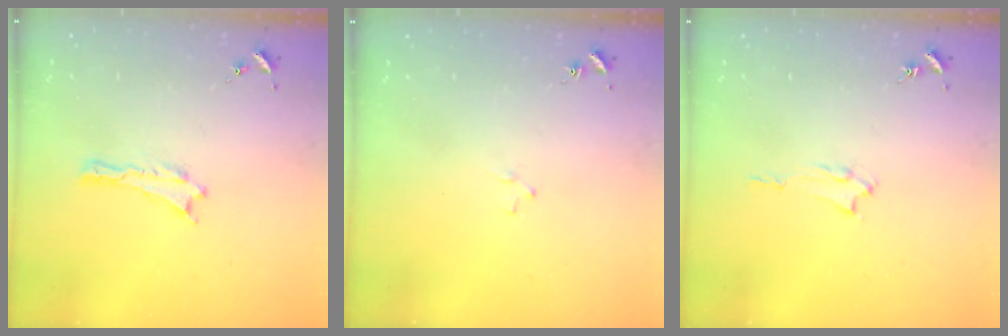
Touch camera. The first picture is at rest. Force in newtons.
{"total": 1.2, "press": 1.2, "slide": 0.2}
{"total": 1.3, "press": 1.3, "slide": 0.2}